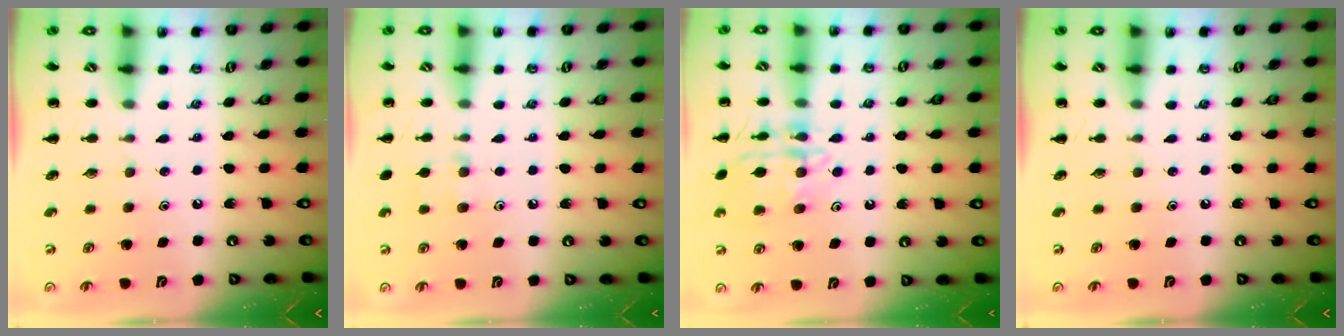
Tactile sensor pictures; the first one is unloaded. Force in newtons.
{"total": 5.7, "press": 5.4, "slide": 1.9}
{"total": 14.3, "press": 14.2, "slide": 0.9}
{"total": 0.0}